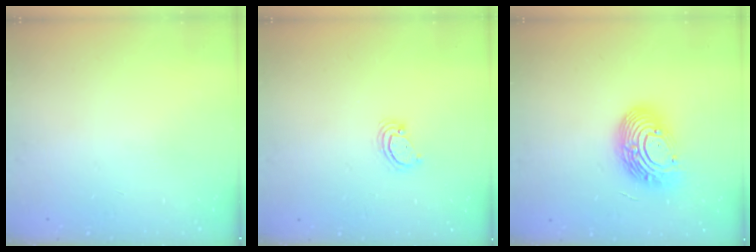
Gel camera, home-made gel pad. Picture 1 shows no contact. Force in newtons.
{"total": 2.6, "press": 2.6, "slide": 0.3}
{"total": 15.1, "press": 15.1, "slide": 1.4}